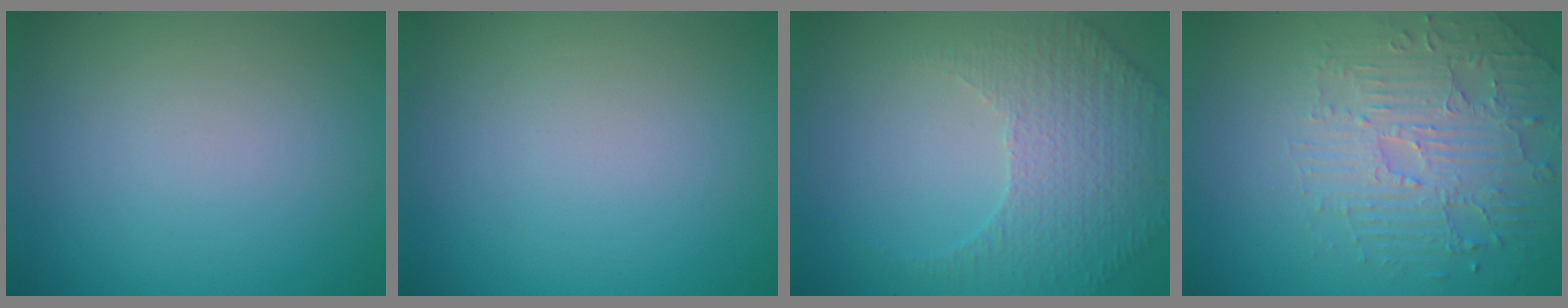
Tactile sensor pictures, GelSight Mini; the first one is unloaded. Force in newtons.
{"total": 0.0}
{"total": 5.2, "press": 3.6, "slide": 3.8}
{"total": 4.7, "press": 4.0, "slide": 2.5}